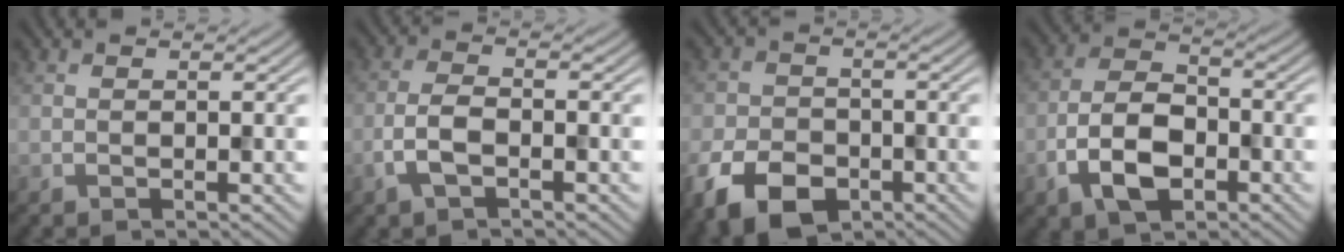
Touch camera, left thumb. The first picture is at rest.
{"total": 3.9, "force": [-1.9, 1.5, 3.1], "torque": [-0.073, 0.003, -0.044]}
{"total": 8.6, "force": [-4.7, 5.4, 4.7], "torque": [-0.111, -0.017, -0.088]}
{"total": 8.1, "force": [-3.6, 4.5, 5.7], "torque": [-0.122, 0.002, -0.078]}